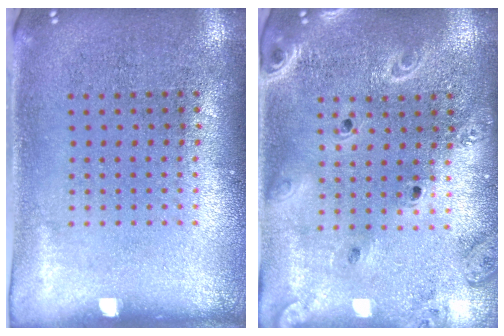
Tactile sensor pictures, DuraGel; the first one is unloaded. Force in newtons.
{"total": 2.0, "press": 1.9, "slide": 0.8}